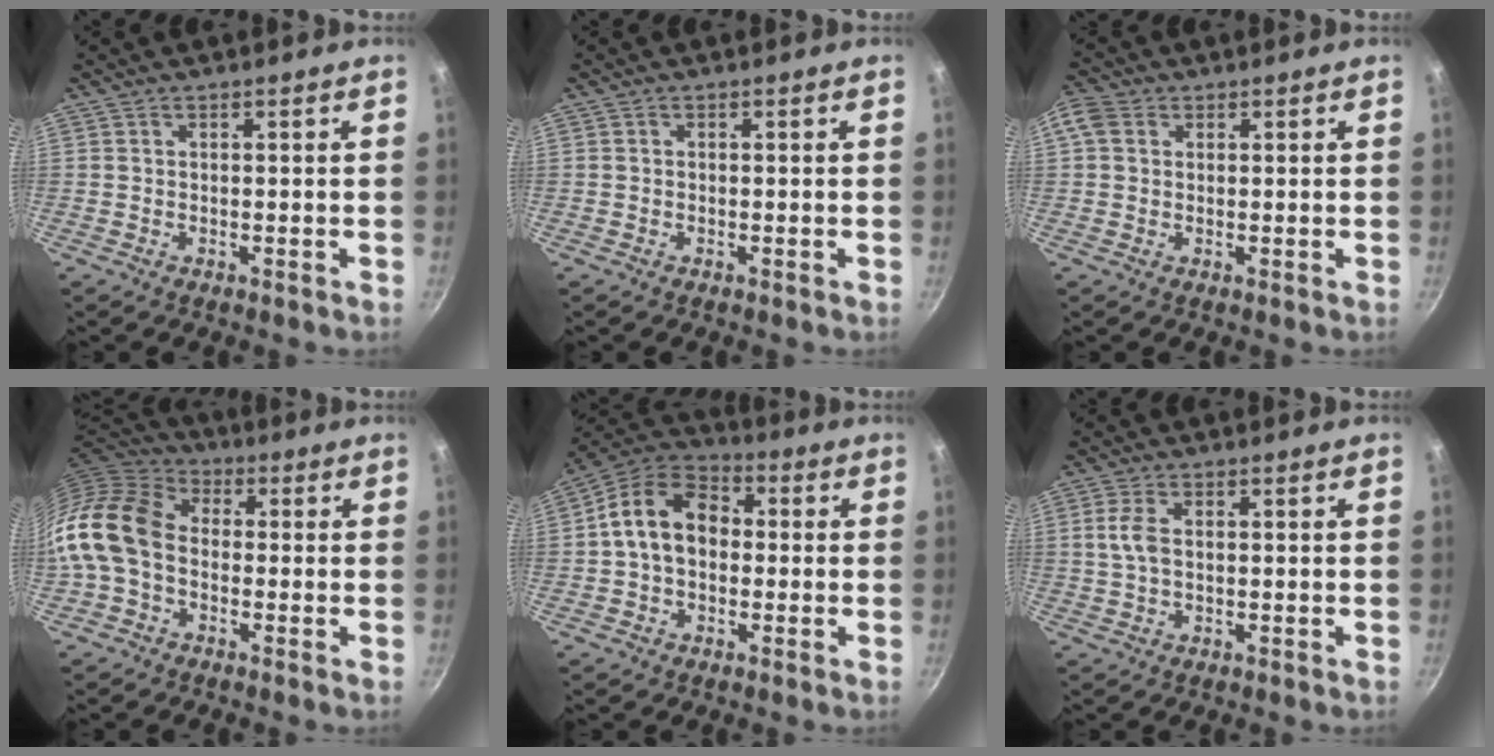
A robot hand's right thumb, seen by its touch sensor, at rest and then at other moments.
{"total": 0.0}
{"total": 4.2, "force": [1.1, 3.4, 2.3], "torque": [-0.042, 0.007, 0.009]}
{"total": 15.5, "force": [-2.4, 11.4, 10.3], "torque": [-0.193, 0.041, -0.069]}
{"total": 12.3, "force": [0.5, 9.0, 8.4], "torque": [-0.114, 0.034, -0.010]}
{"total": 3.9, "force": [0.5, 2.1, 3.2], "torque": [-0.071, 0.003, 0.009]}